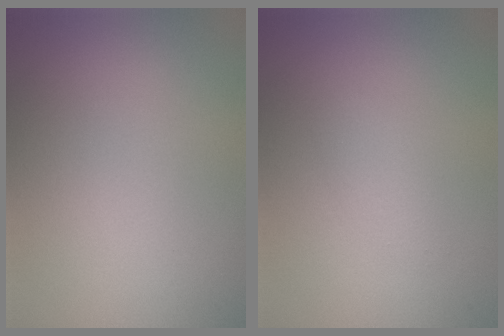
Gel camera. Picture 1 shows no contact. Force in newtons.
{"total": 1.2, "press": 1.2, "slide": 0.0}